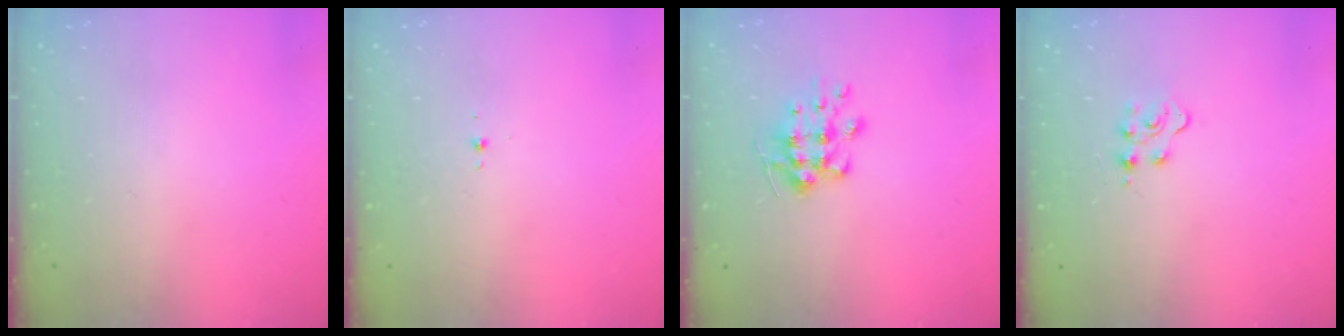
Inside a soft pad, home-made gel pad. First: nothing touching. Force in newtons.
{"total": 1.9, "press": 1.8, "slide": 0.7}
{"total": 8.8, "press": 8.8, "slide": 0.4}
{"total": 3.8, "press": 3.7, "slide": 0.5}